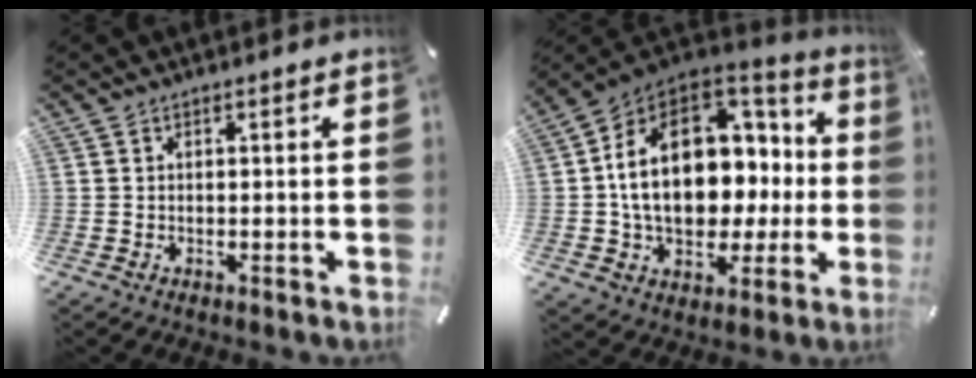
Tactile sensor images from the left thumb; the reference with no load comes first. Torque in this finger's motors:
{"motor_torque": [1.28, 1.63, 2.77, 0.00, 0.81]}